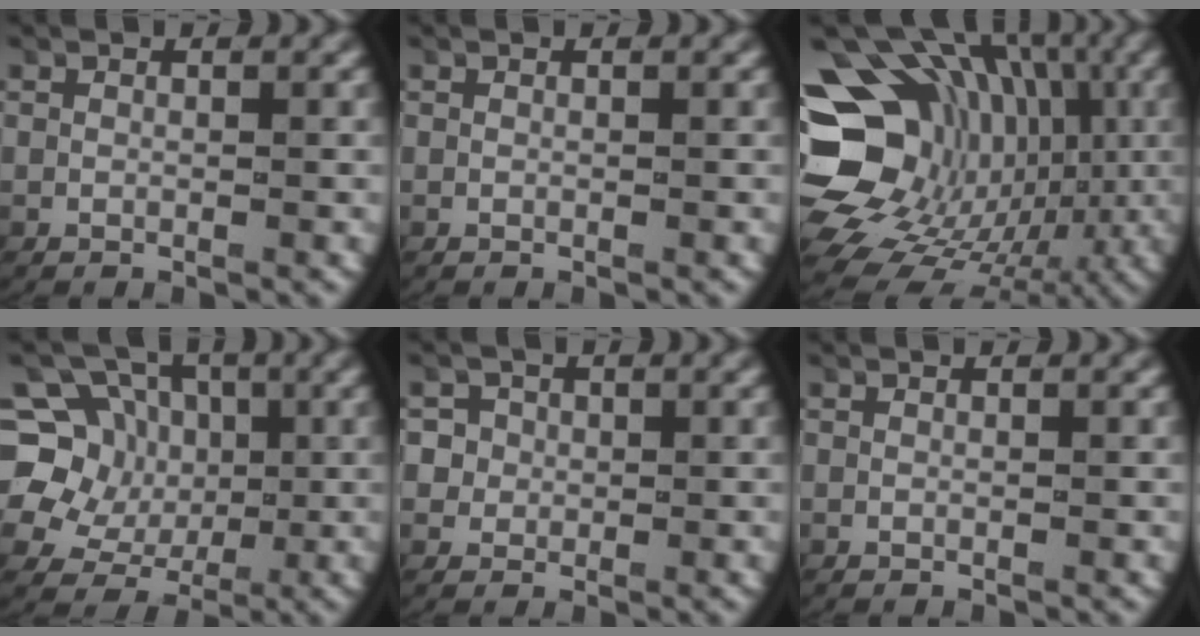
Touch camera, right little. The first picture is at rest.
{"total": 0.0}
{"total": 19.8, "force": [-0.2, 16.0, 11.7], "torque": [-0.226, -0.056, 0.010]}
{"total": 11.4, "force": [0.6, 10.4, 4.7], "torque": [-0.104, -0.035, 0.012]}
{"total": 4.6, "force": [0.2, 4.4, 1.4], "torque": [-0.039, -0.008, 0.000]}
{"total": 0.0}